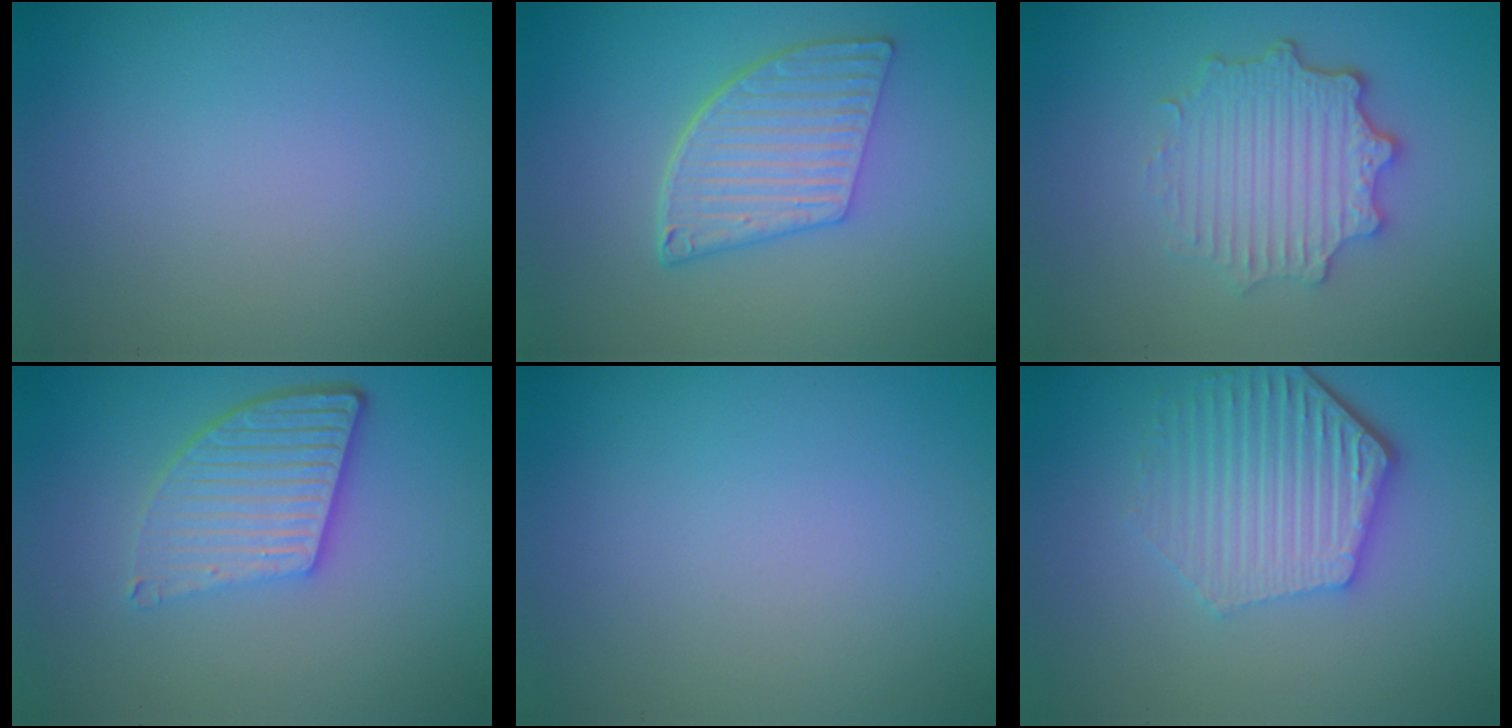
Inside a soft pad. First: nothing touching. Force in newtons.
{"total": 5.7, "press": 4.2, "slide": 3.8}
{"total": 4.8, "press": 3.8, "slide": 3.0}
{"total": 5.5, "press": 3.9, "slide": 3.9}
{"total": 0.0}
{"total": 5.9, "press": 4.4, "slide": 3.9}